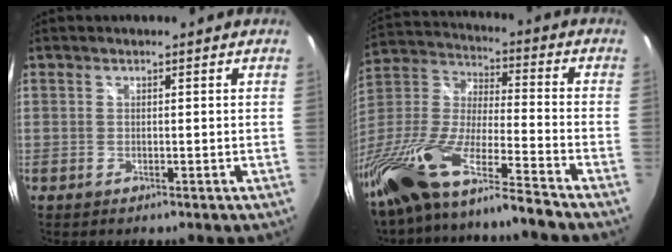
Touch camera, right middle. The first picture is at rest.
{"total": 20.3, "force": [-15.9, 0.8, 12.6], "torque": [-0.250, -0.044, -0.302]}